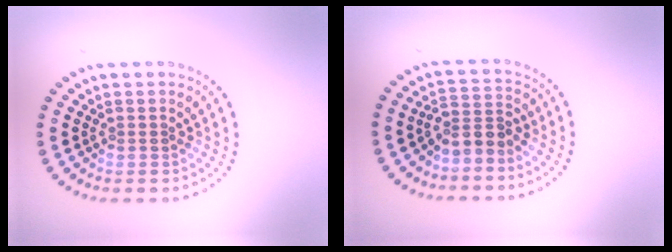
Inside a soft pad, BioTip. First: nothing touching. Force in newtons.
{"total": 2.5, "press": 1.8, "slide": 1.7}